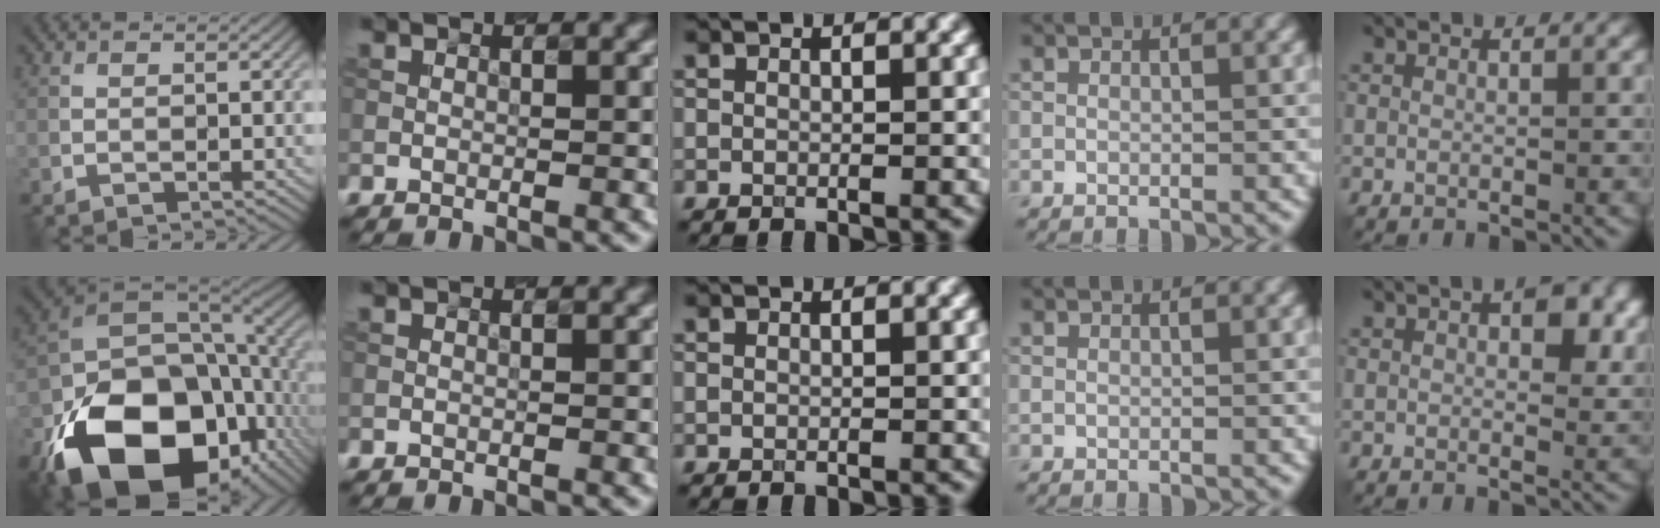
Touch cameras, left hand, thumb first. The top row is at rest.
{"thumb": {"total": 21.5, "force": [-8.6, 14.1, 13.8], "torque": [-0.298, -0.074, -0.100]}, "little": {"total": 5.5, "force": [2.0, 2.9, 4.2], "torque": [-0.059, 0.001, 0.026]}}